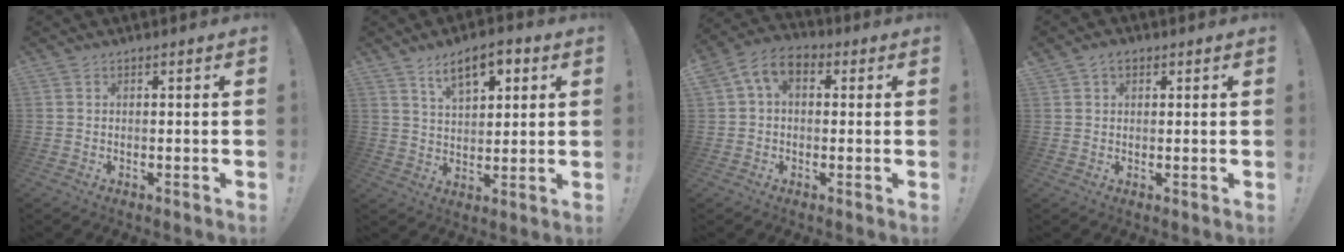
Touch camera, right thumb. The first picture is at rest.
{"total": 10.2, "force": [5.7, 4.8, 7.0], "torque": [-0.110, -0.014, 0.101]}
{"total": 7.5, "force": [1.5, 4.9, 5.5], "torque": [-0.103, 0.005, 0.035]}
{"total": 2.7, "force": [1.6, 1.9, 1.3], "torque": [-0.021, -0.002, 0.029]}